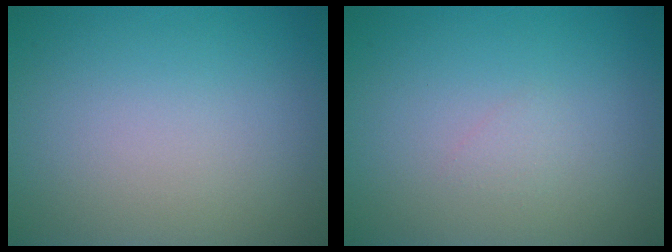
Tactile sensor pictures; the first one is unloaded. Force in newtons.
{"total": 0.6, "press": 0.6, "slide": 0.1}